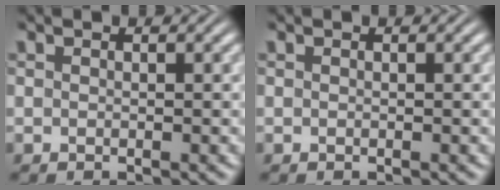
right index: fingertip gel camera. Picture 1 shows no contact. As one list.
[{"total": 0.0}]